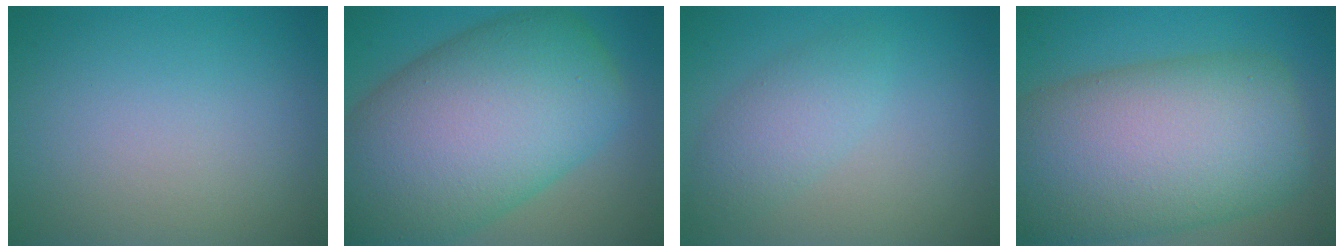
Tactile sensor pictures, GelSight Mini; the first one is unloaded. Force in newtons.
{"total": 16.4, "press": 16.4, "slide": 0.4}
{"total": 2.9, "press": 2.9, "slide": 0.0}
{"total": 15.4, "press": 15.3, "slide": 0.5}